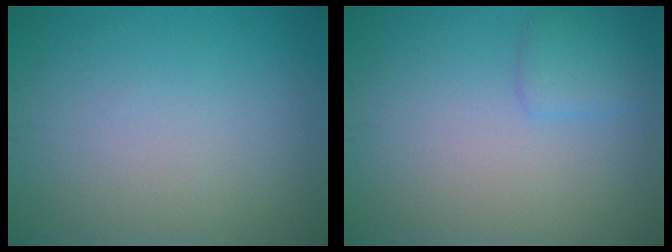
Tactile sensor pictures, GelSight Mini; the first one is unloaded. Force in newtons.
{"total": 1.6, "press": 1.6, "slide": 0.0}